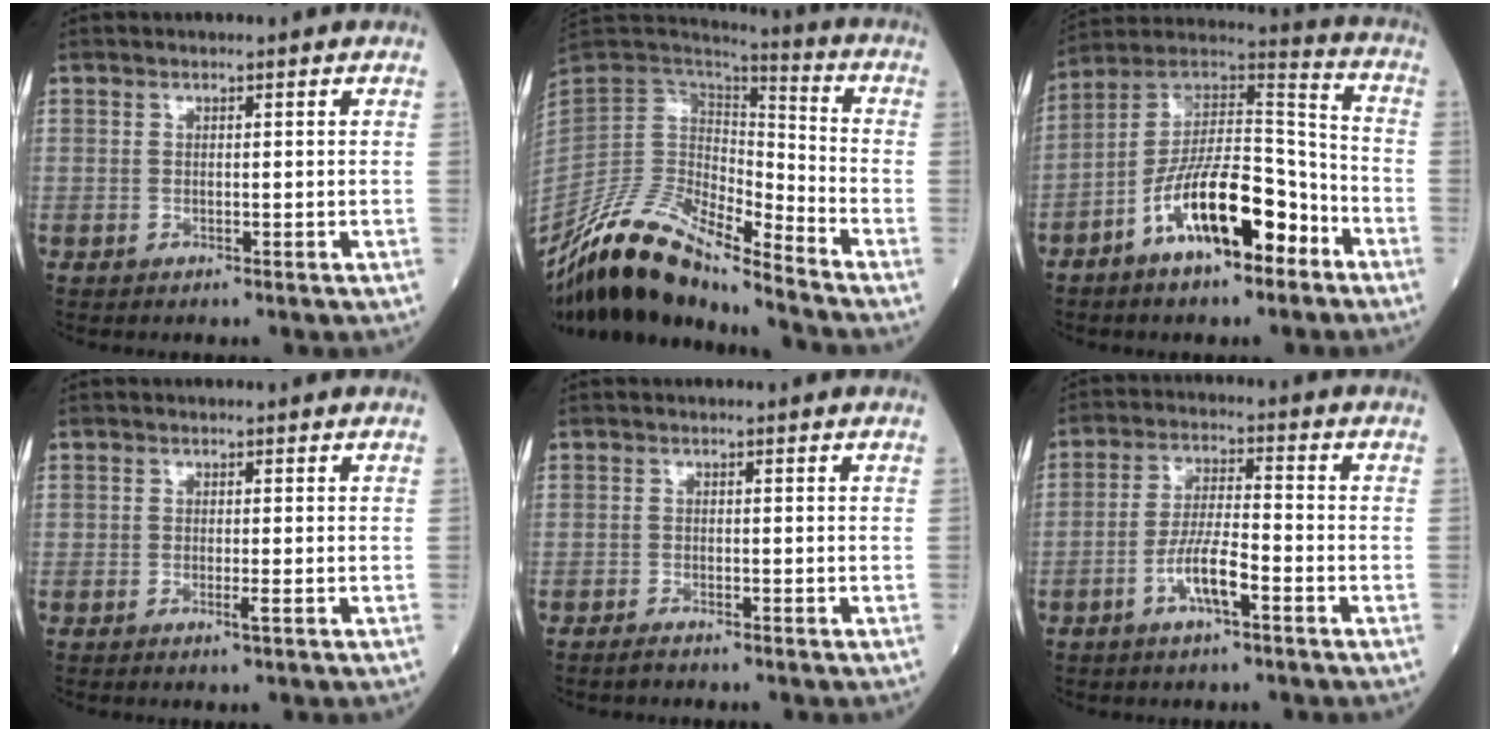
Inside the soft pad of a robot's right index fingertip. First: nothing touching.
{"total": 18.7, "force": [-15.3, 3.9, 9.9], "torque": [-0.188, 0.012, -0.289]}
{"total": 16.0, "force": [-7.7, 5.0, 13.1], "torque": [-0.233, 0.018, -0.130]}
{"total": 1.1, "force": [-0.4, 0.0, 1.0], "torque": [-0.019, -0.002, -0.008]}
{"total": 1.1, "force": [-1.0, 0.1, 0.3], "torque": [-0.008, 0.000, -0.018]}
{"total": 6.8, "force": [-3.1, 1.2, 6.0], "torque": [-0.119, 0.003, -0.060]}